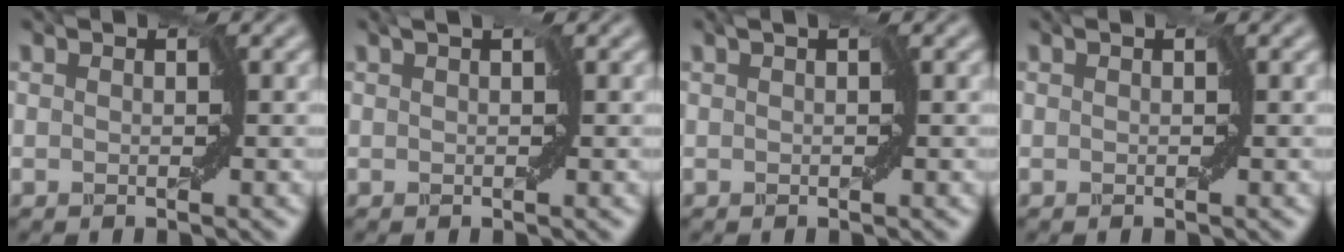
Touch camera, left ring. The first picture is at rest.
{"total": 0.9, "force": [0.5, 0.3, 0.7], "torque": [-0.007, 0.004, 0.001]}
{"total": 0.6, "force": [0.3, 0.1, 0.5], "torque": [-0.009, 0.002, 0.002]}
{"total": 0.0}